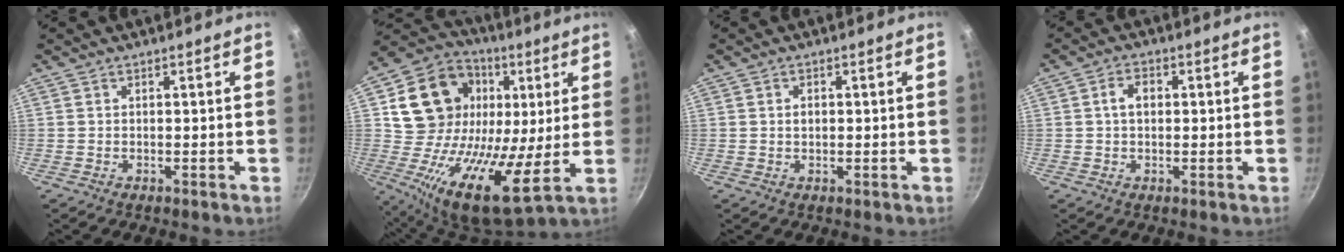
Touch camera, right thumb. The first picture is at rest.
{"total": 23.3, "force": [5.5, 15.8, 16.2], "torque": [-0.276, -0.017, 0.081]}
{"total": 1.7, "force": [0.2, 1.2, 1.2], "torque": [-0.016, 0.004, 0.003]}
{"total": 3.9, "force": [0.5, 2.7, 2.8], "torque": [-0.037, 0.011, 0.003]}